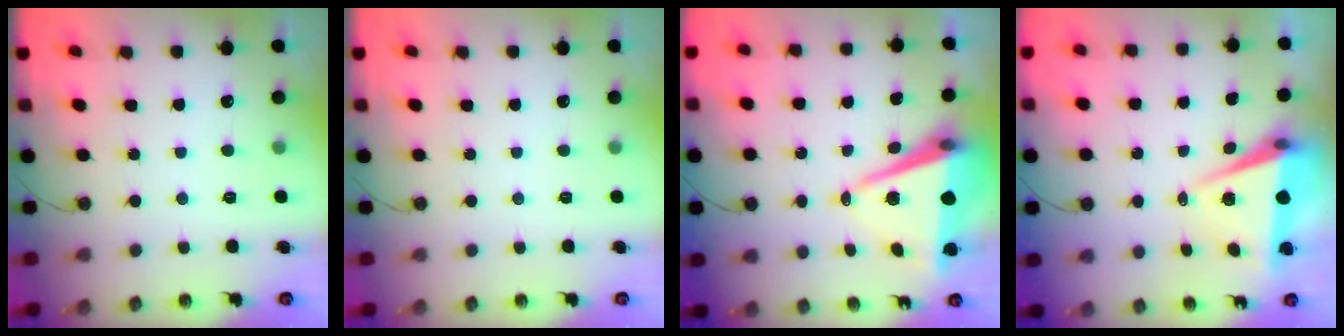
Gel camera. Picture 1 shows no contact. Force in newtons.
{"total": 0.0}
{"total": 10.1, "press": 9.2, "slide": 4.1}
{"total": 7.6, "press": 6.1, "slide": 4.5}